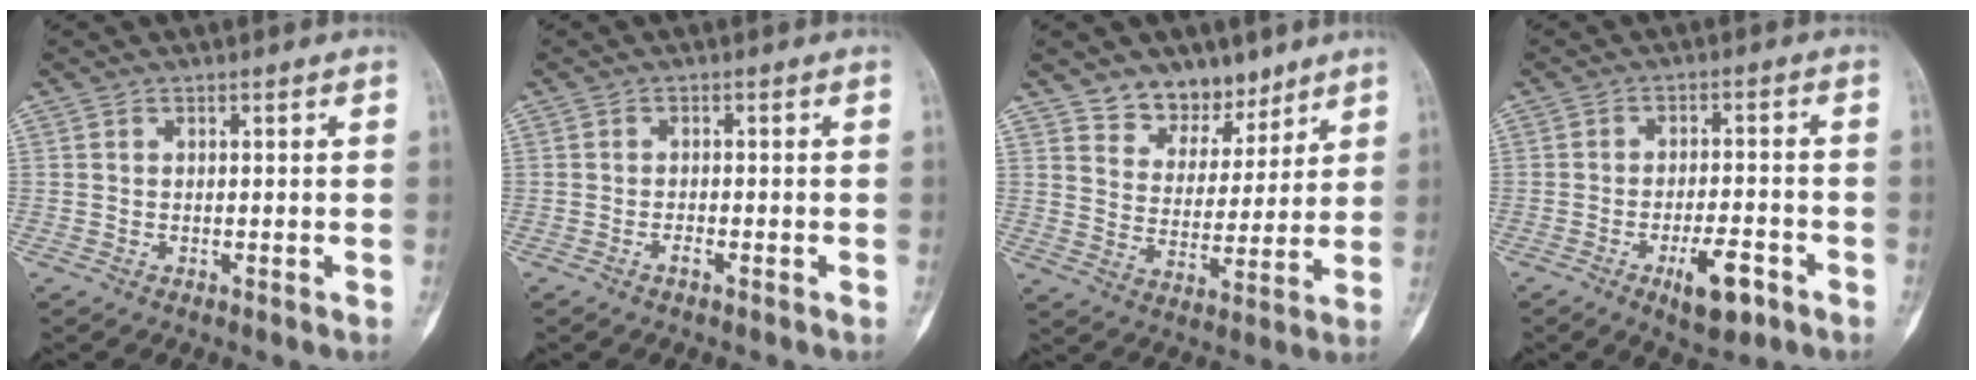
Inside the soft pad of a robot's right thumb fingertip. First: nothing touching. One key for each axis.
{"total": 1.3, "fx": -0.8, "fy": 0.4, "fz": 0.9, "tx": -0.018, "ty": 0.005, "tz": -0.016}
{"total": 9.6, "fx": 7.2, "fy": 5.9, "fz": 2.4, "tx": 0.005, "ty": -0.050, "tz": 0.129}
{"total": 7.7, "fx": -4.0, "fy": 2.9, "fz": 6.0, "tx": -0.086, "ty": 0.017, "tz": -0.057}